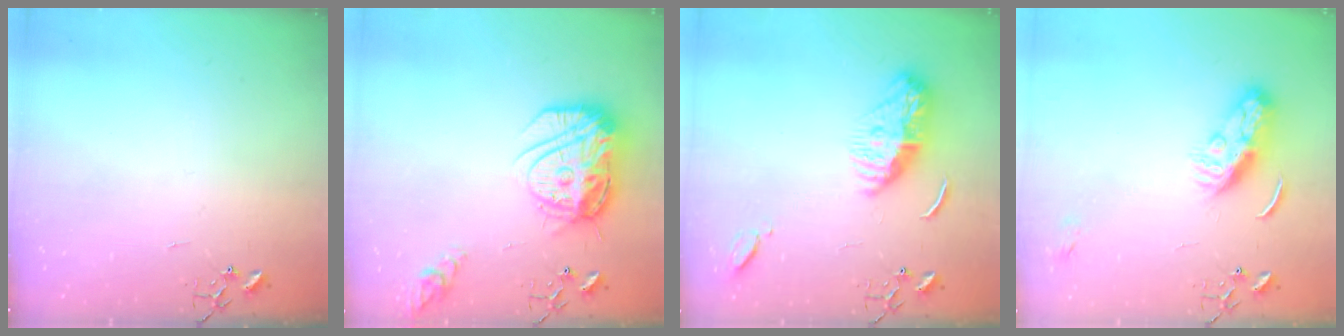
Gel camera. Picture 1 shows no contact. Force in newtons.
{"total": 19.4, "press": 19.3, "slide": 1.7}
{"total": 11.1, "press": 11.0, "slide": 1.0}
{"total": 8.8, "press": 8.8, "slide": 0.5}